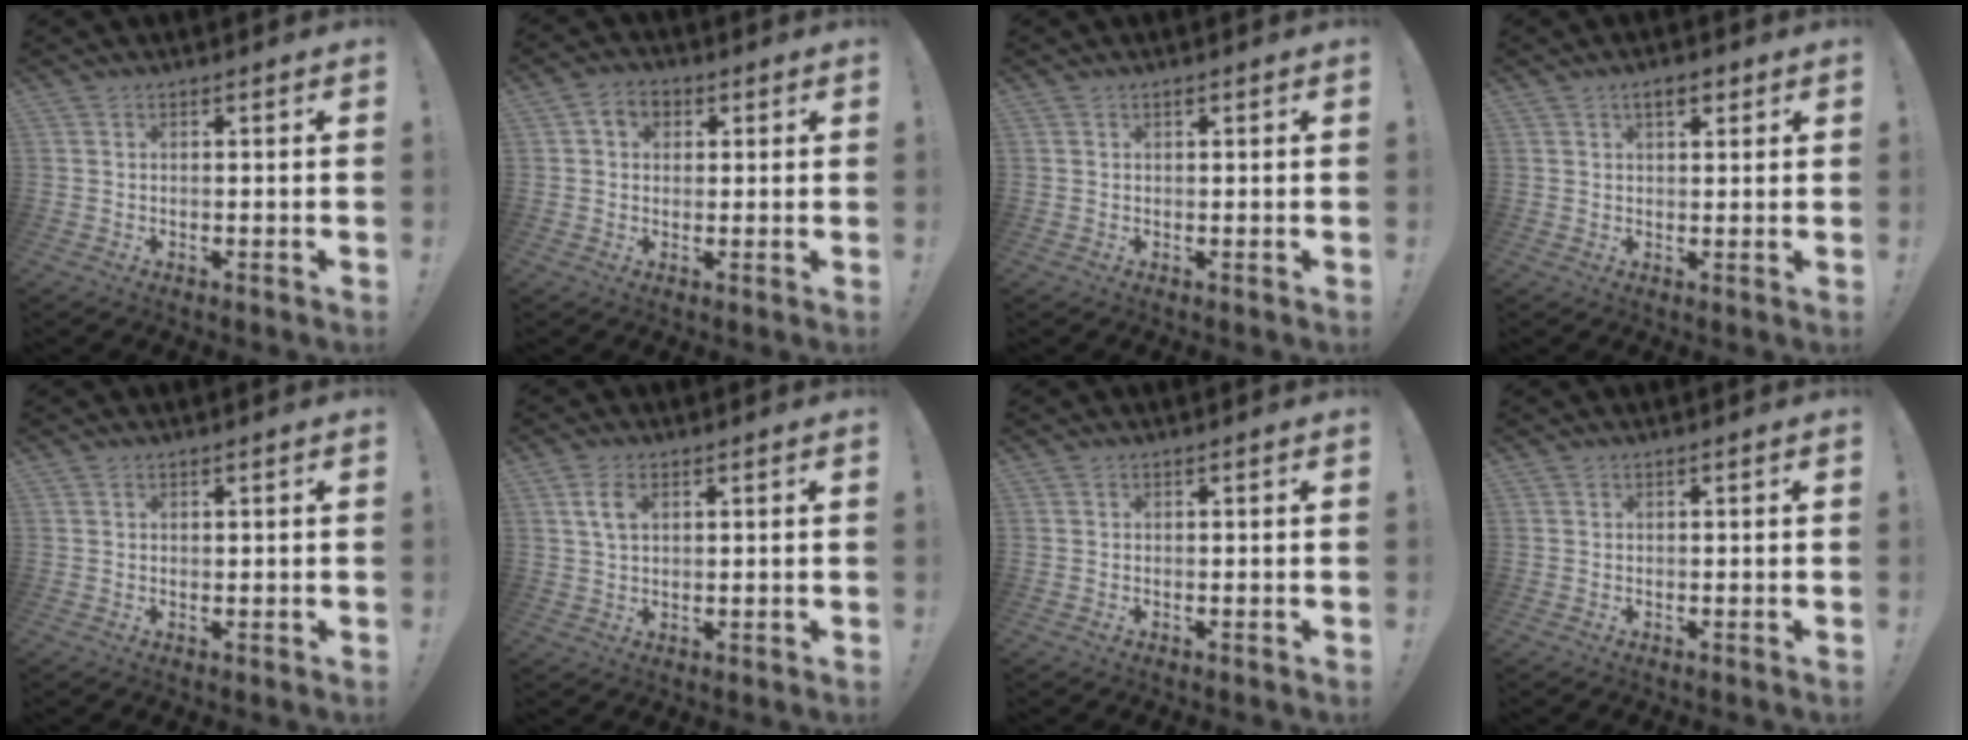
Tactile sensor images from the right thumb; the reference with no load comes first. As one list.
[{"total": 4.9, "force": [1.5, 3.8, 2.7], "torque": [-0.035, 0.001, 0.028]}, {"total": 0.6, "force": [0.3, 0.4, 0.3], "torque": [-0.005, 0.001, 0.006]}, {"total": 3.9, "force": [2.0, 1.7, 2.9], "torque": [-0.043, -0.001, 0.032]}, {"total": 0.7, "force": [0.6, 0.3, 0.2], "torque": [0.004, -0.003, 0.009]}, {"total": 5.6, "force": [2.2, 3.0, 4.2], "torque": [-0.075, -0.006, 0.038]}, {"total": 0.0}, {"total": 0.0}]